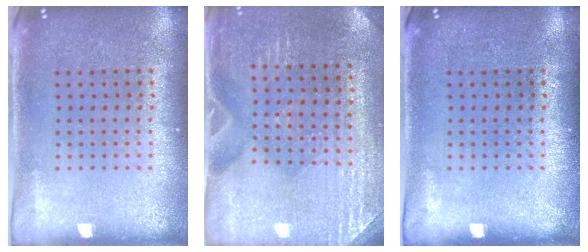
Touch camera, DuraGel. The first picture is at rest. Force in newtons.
{"total": 2.9, "press": 2.8, "slide": 0.4}
{"total": 0.0}